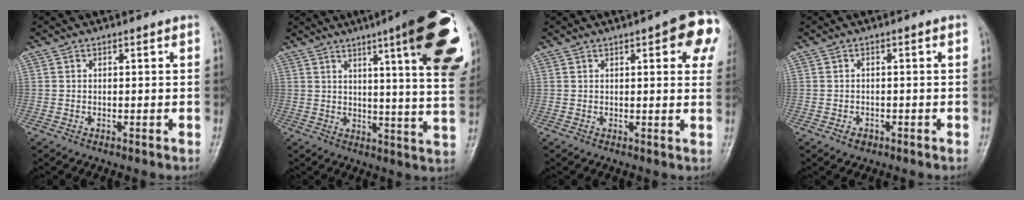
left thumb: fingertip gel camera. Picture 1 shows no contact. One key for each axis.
{"total": 22.9, "fx": 10.3, "fy": 3.5, "fz": 20.2, "tx": -0.227, "ty": -0.030, "tz": 0.125}
{"total": 10.8, "fx": 4.4, "fy": 3.3, "fz": 9.4, "tx": -0.080, "ty": -0.005, "tz": 0.042}
{"total": 1.9, "fx": -1.0, "fy": 1.4, "fz": 0.8, "tx": -0.008, "ty": 0.006, "tz": -0.013}